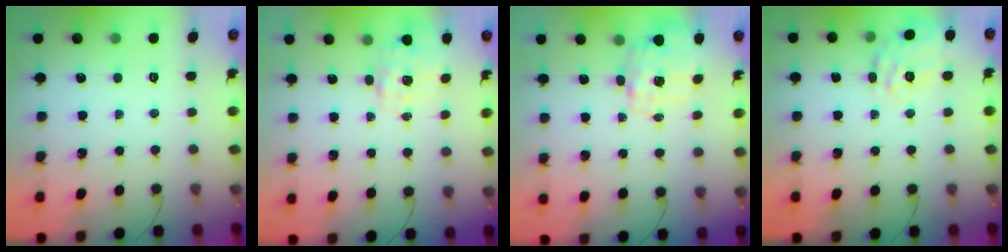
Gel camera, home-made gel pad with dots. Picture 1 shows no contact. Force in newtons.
{"total": 2.3, "press": 2.2, "slide": 0.6}
{"total": 4.4, "press": 4.0, "slide": 1.7}
{"total": 17.1, "press": 17.1, "slide": 1.1}